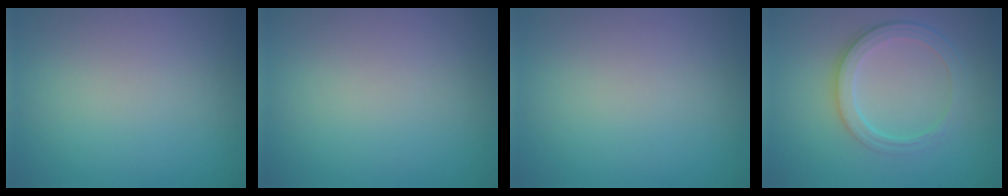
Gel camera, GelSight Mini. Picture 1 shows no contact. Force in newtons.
{"total": 0.0}
{"total": 0.0}
{"total": 4.2, "press": 2.9, "slide": 3.0}